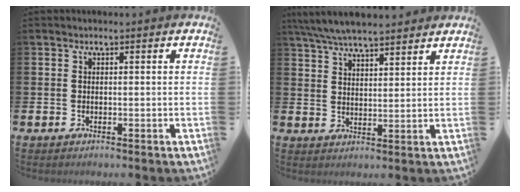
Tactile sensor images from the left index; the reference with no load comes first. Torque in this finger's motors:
{"motor_torque": [1.02, -1.12, 0.79, 0.21]}